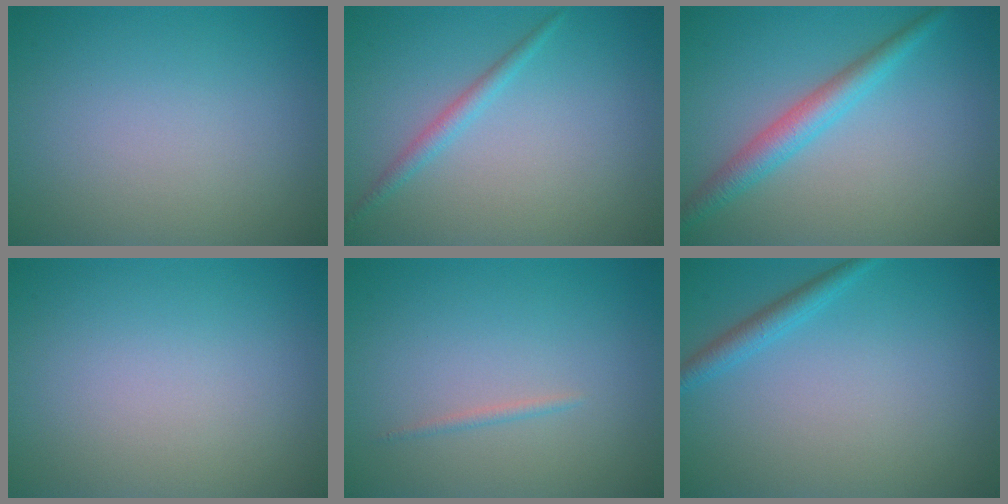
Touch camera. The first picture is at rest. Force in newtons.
{"total": 1.4, "press": 1.4, "slide": 0.1}
{"total": 3.3, "press": 3.2, "slide": 0.1}
{"total": 0.0}
{"total": 0.6, "press": 0.6, "slide": 0.1}
{"total": 1.8, "press": 1.8, "slide": 0.1}